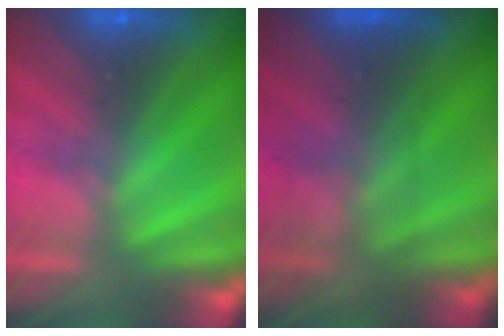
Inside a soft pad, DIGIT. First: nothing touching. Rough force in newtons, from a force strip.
{"total": 4.4}